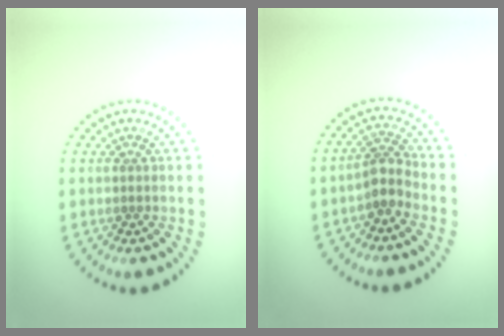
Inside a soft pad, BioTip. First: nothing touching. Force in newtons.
{"total": 2.5, "press": 2.0, "slide": 1.5}